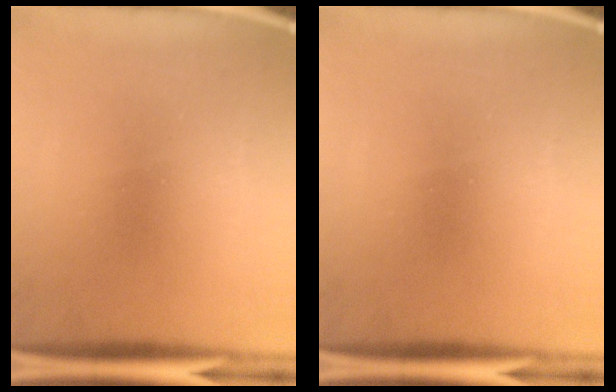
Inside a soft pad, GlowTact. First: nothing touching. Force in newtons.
{"total": 0.0}